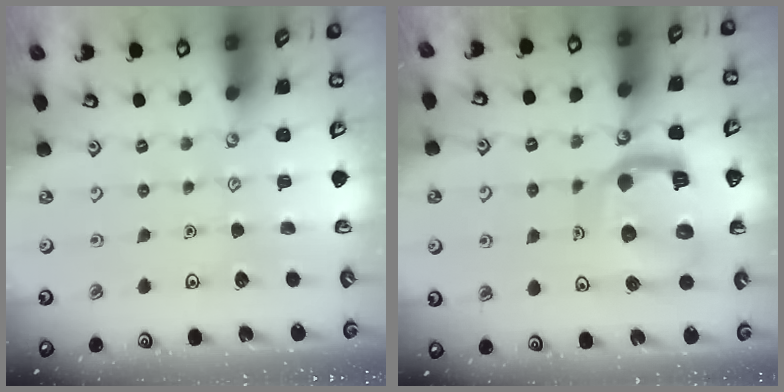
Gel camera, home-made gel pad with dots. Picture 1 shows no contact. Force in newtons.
{"total": 16.4, "press": 16.3, "slide": 2.0}